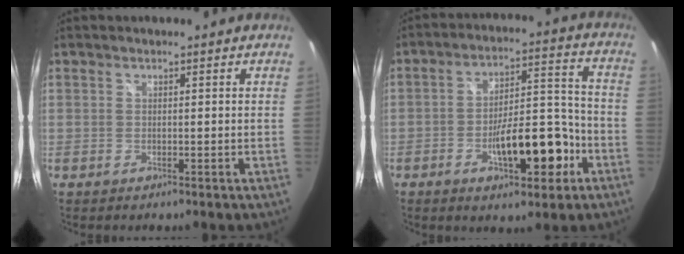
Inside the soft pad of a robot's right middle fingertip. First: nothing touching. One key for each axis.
{"total": 13.0, "fx": -5.8, "fy": 4.8, "fz": 10.6, "tx": -0.170, "ty": 0.017, "tz": -0.078}